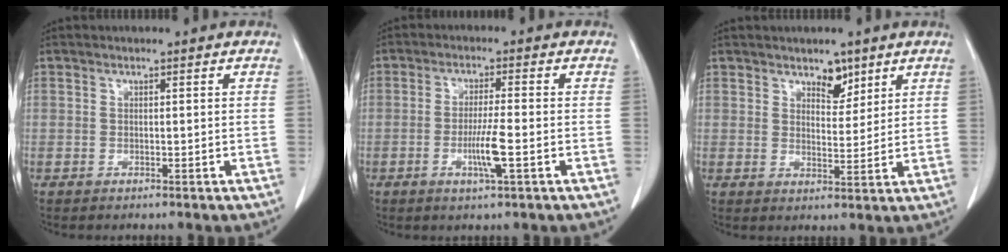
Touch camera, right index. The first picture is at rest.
{"total": 5.3, "force": [-1.6, -0.1, 5.0], "torque": [-0.094, -0.010, -0.030]}
{"total": 3.8, "force": [2.8, 2.0, 1.8], "torque": [-0.021, -0.004, 0.047]}